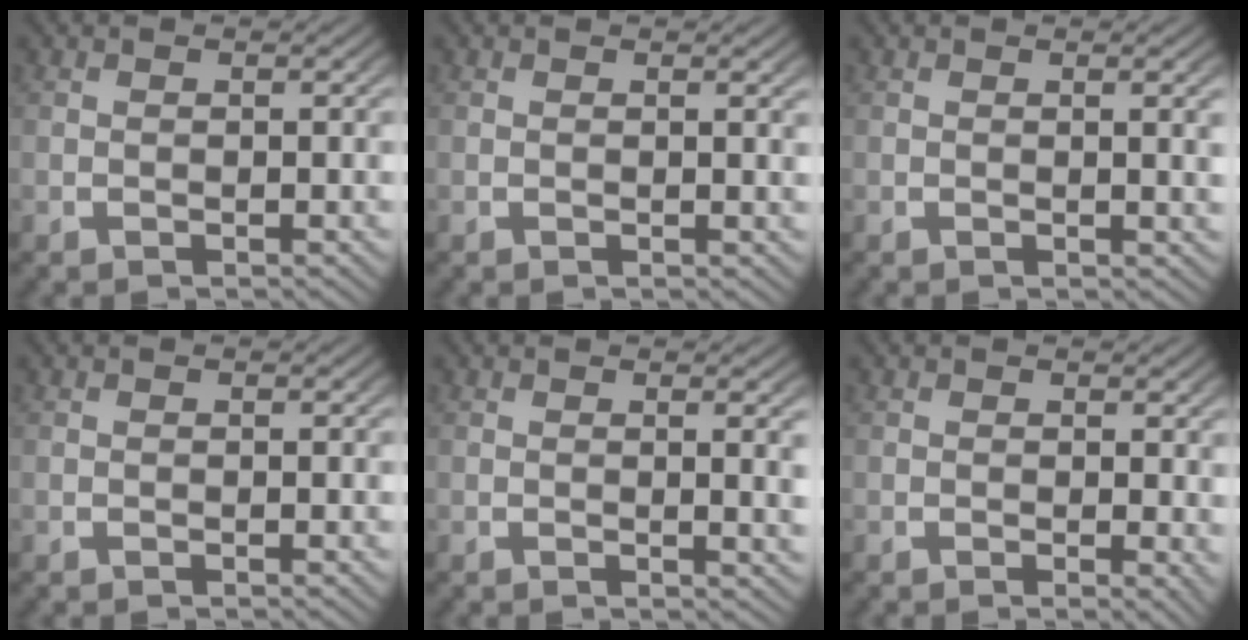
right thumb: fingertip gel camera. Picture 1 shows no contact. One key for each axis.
{"total": 0.5, "fx": 0.3, "fy": -0.1, "fz": 0.4, "tx": -0.007, "ty": 0.000, "tz": 0.005}
{"total": 1.2, "fx": 0.4, "fy": -0.1, "fz": 1.1, "tx": -0.017, "ty": 0.001, "tz": 0.007}
{"total": 0.0}
{"total": 2.0, "fx": 0.6, "fy": 0.0, "fz": 1.9, "tx": -0.024, "ty": -0.002, "tz": 0.010}
{"total": 1.2, "fx": 0.5, "fy": 0.3, "fz": 1.0, "tx": -0.008, "ty": -0.006, "tz": 0.007}